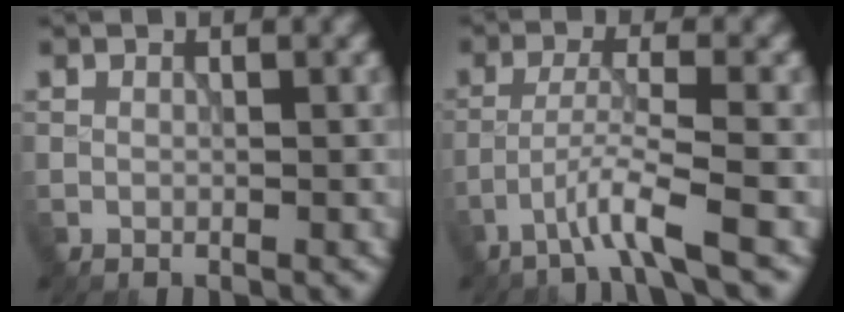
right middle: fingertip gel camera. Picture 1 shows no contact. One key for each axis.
{"total": 3.9, "fx": -2.5, "fy": -0.1, "fz": 3.1, "tx": -0.054, "ty": 0.012, "tz": -0.059}